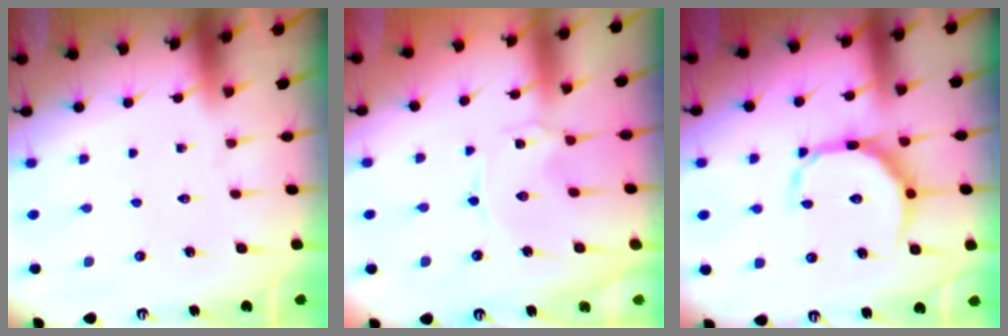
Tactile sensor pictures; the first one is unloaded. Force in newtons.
{"total": 0.0}
{"total": 11.0, "press": 11.0, "slide": 0.6}